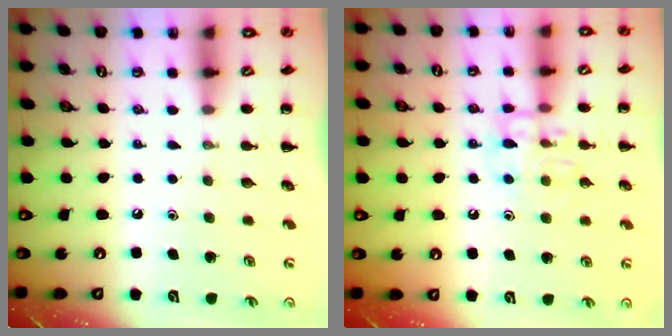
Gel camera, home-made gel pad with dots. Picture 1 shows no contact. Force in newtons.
{"total": 10.0, "press": 10.0, "slide": 0.6}